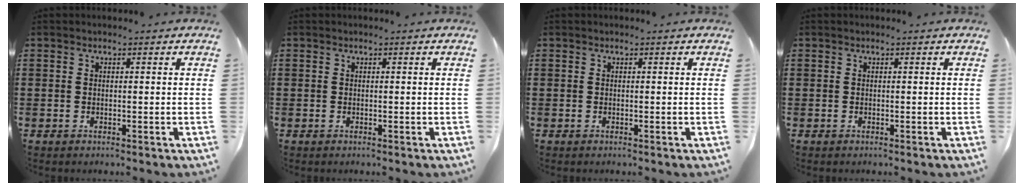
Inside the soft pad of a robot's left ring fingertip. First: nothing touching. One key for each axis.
{"total": 0.0}
{"total": 0.0}
{"total": 0.0}